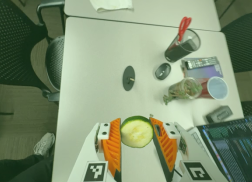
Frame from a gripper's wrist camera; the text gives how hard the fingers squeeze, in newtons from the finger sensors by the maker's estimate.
{"total": 8.4, "left": 8.3, "right": 8.4}